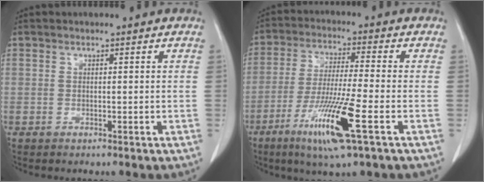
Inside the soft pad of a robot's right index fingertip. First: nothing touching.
{"total": 12.1, "force": [-5.4, -0.2, 10.8], "torque": [-0.214, -0.028, -0.101]}